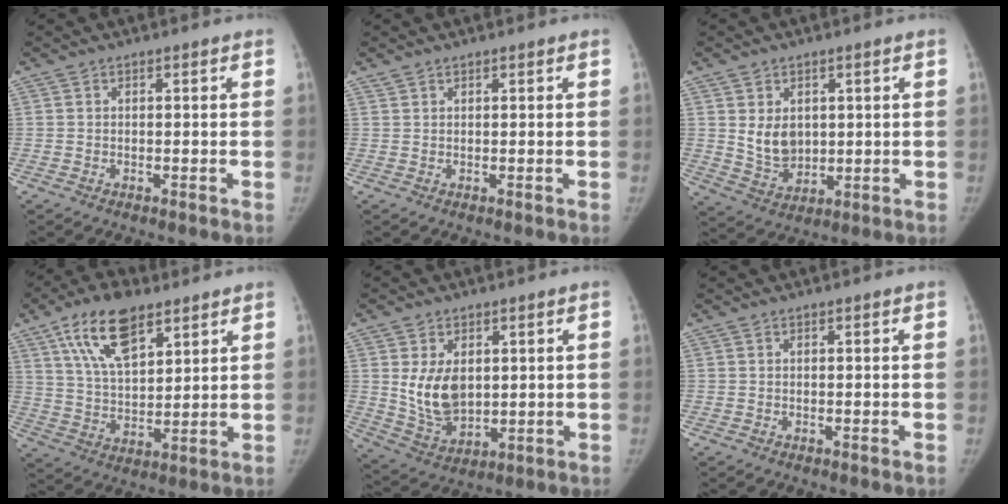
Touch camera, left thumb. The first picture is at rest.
{"total": 0.9, "force": [0.8, 0.3, 0.3], "torque": [-0.006, -0.001, 0.015]}
{"total": 7.0, "force": [1.5, 5.3, 4.3], "torque": [-0.048, -0.019, 0.044]}
{"total": 14.3, "force": [8.1, 6.7, 9.8], "torque": [-0.149, -0.024, 0.150]}
{"total": 10.1, "force": [1.7, 6.8, 7.2], "torque": [-0.104, -0.019, 0.052]}
{"total": 0.0}